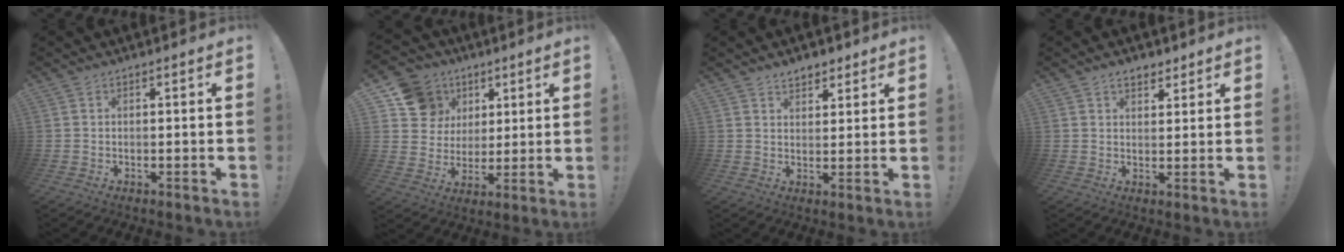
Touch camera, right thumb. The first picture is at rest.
{"total": 13.9, "force": [6.0, 11.8, 4.1], "torque": [-0.058, -0.027, 0.131]}
{"total": 4.2, "force": [3.3, 2.4, 1.1], "torque": [-0.003, -0.018, 0.059]}
{"total": 3.9, "force": [2.8, 2.2, 1.7], "torque": [-0.020, -0.009, 0.049]}